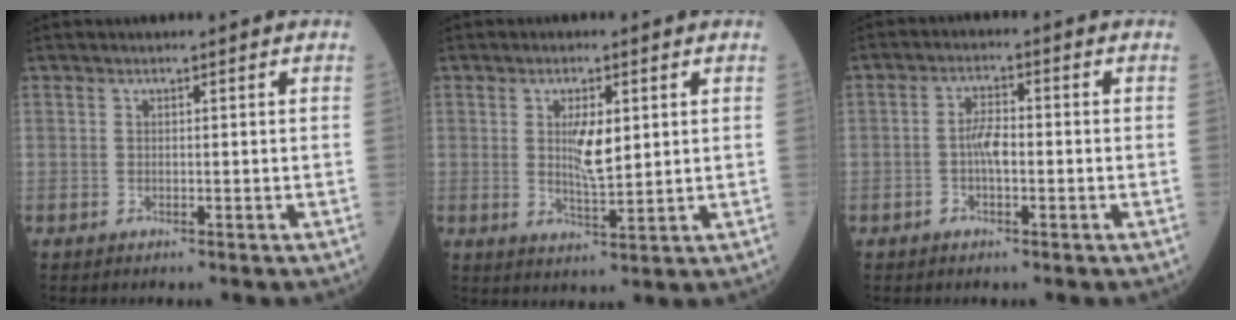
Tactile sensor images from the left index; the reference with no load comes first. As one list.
[{"total": 5.0, "force": [1.1, 1.2, 4.8], "torque": [-0.089, -0.007, 0.020]}, {"total": 3.5, "force": [-0.9, 1.2, 3.1], "torque": [-0.065, 0.005, -0.018]}]